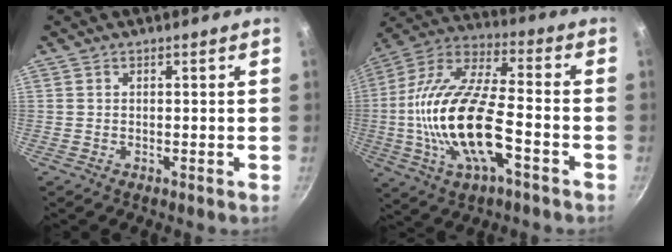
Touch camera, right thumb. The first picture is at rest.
{"total": 21.5, "force": [-5.1, 8.6, 19.0], "torque": [-0.372, 0.031, -0.110]}